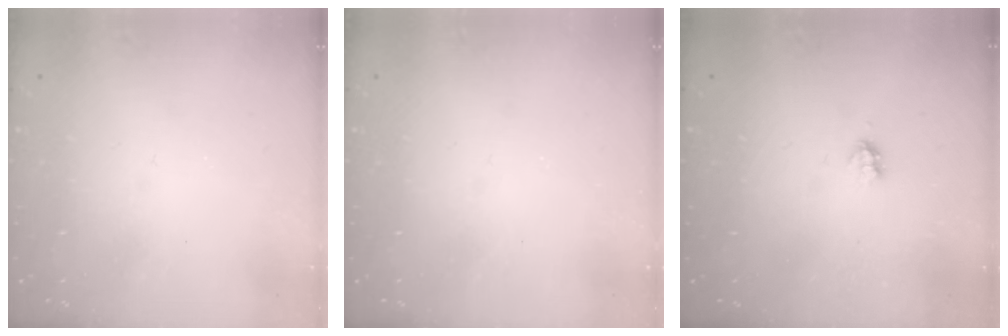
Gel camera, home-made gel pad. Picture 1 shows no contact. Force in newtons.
{"total": 0.0}
{"total": 1.9, "press": 1.8, "slide": 0.4}